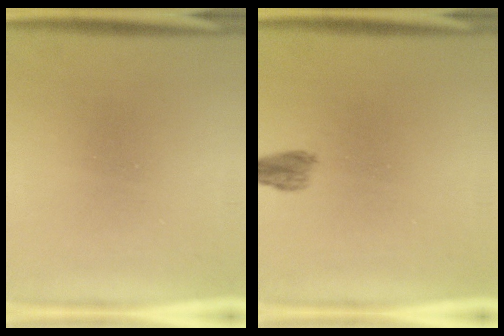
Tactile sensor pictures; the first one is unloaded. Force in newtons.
{"total": 1.6}